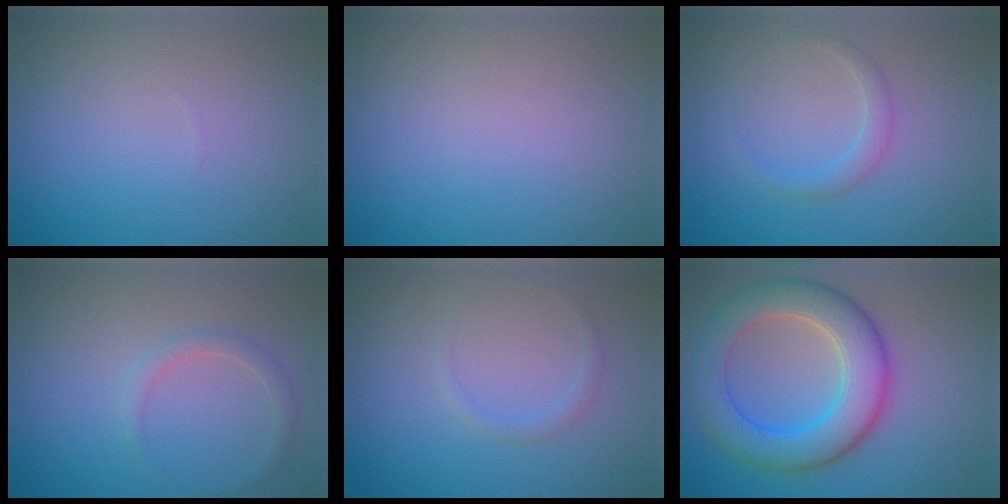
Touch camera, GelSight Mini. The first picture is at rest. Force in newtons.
{"total": 0.0}
{"total": 1.5, "press": 1.5, "slide": 0.1}
{"total": 1.3, "press": 1.3, "slide": 0.1}
{"total": 0.9, "press": 0.9, "slide": 0.1}
{"total": 7.9, "press": 7.9, "slide": 0.4}